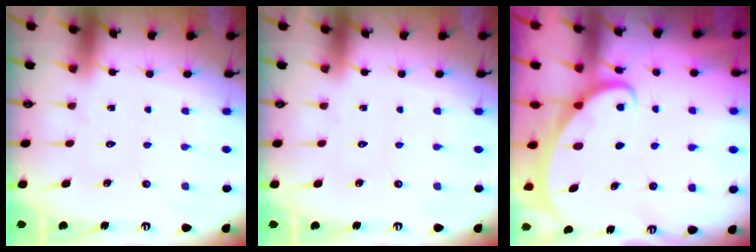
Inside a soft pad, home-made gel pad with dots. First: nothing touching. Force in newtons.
{"total": 0.0}
{"total": 2.1, "press": 2.1, "slide": 0.0}